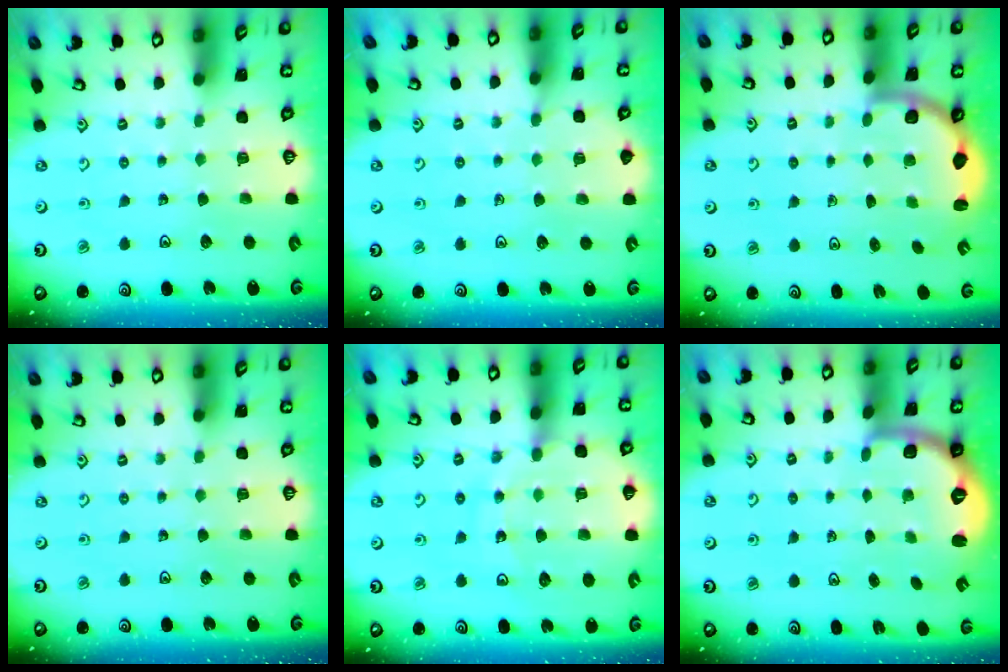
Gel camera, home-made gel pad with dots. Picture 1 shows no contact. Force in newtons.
{"total": 5.0, "press": 4.9, "slide": 0.7}
{"total": 3.3, "press": 2.6, "slide": 1.9}
{"total": 0.0}
{"total": 14.2, "press": 13.7, "slide": 3.8}
{"total": 2.5, "press": 2.0, "slide": 1.5}